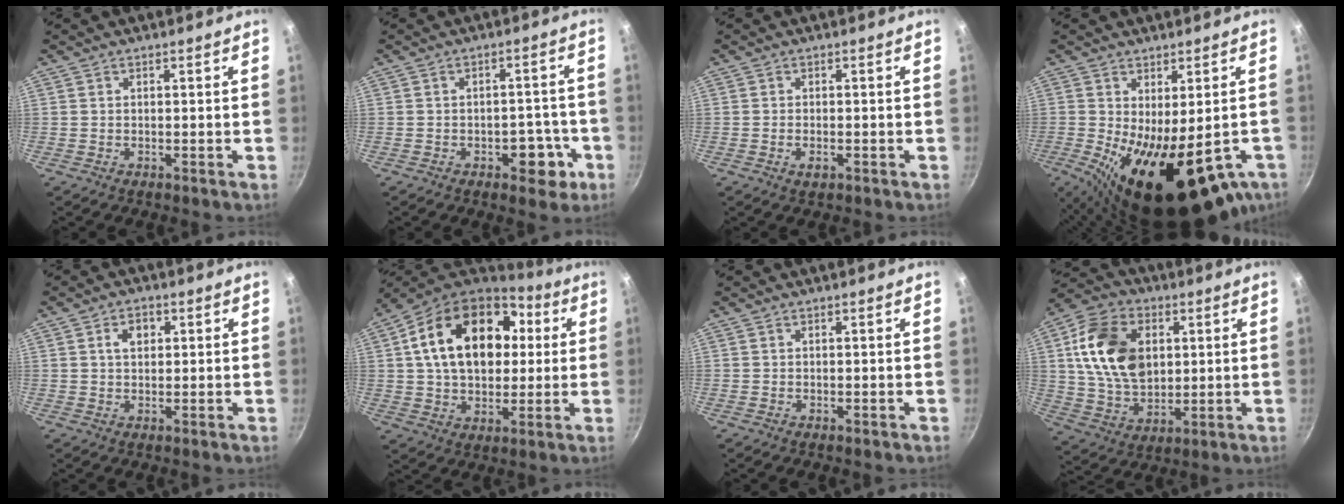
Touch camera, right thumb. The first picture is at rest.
{"total": 6.7, "force": [-2.9, 4.1, 4.4], "torque": [-0.024, 0.021, -0.031]}
{"total": 1.9, "force": [-0.8, 1.0, 1.5], "torque": [-0.030, -0.001, -0.014]}
{"total": 19.1, "force": [-6.7, 7.8, 16.1], "torque": [-0.213, -0.022, -0.073]}
{"total": 3.7, "force": [1.1, 2.6, 2.4], "torque": [-0.023, 0.005, 0.016]}
{"total": 23.6, "force": [5.0, 16.2, 16.5], "torque": [-0.254, 0.023, 0.077]}
{"total": 1.2, "force": [-0.7, 0.2, 1.0], "torque": [-0.023, 0.005, -0.012]}
{"total": 17.8, "force": [3.6, 12.3, 12.3], "torque": [-0.203, -0.006, 0.065]}